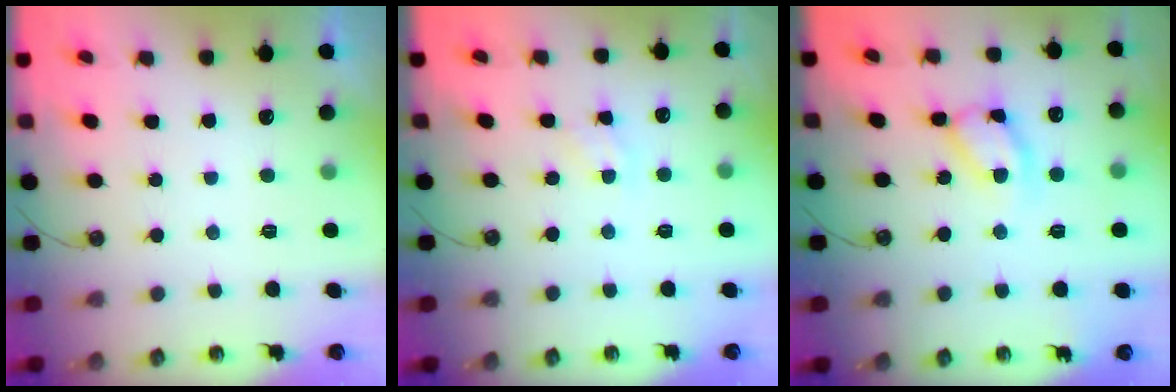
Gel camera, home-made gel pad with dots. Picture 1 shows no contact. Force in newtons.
{"total": 3.5, "press": 3.5, "slide": 0.5}
{"total": 12.4, "press": 12.4, "slide": 1.0}